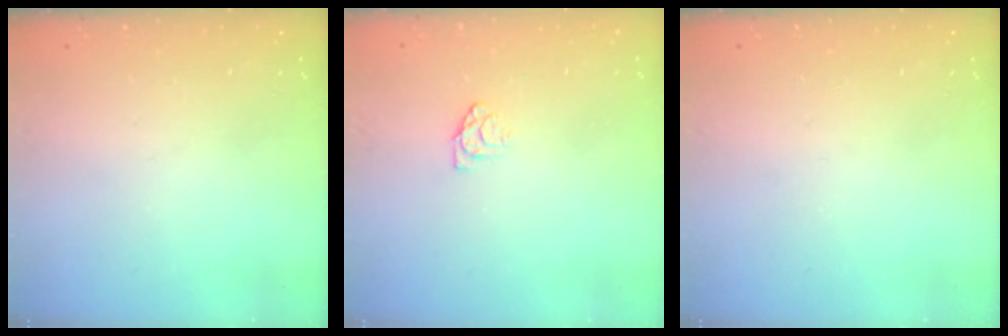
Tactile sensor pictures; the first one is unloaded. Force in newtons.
{"total": 4.5, "press": 4.5, "slide": 0.3}
{"total": 0.0}